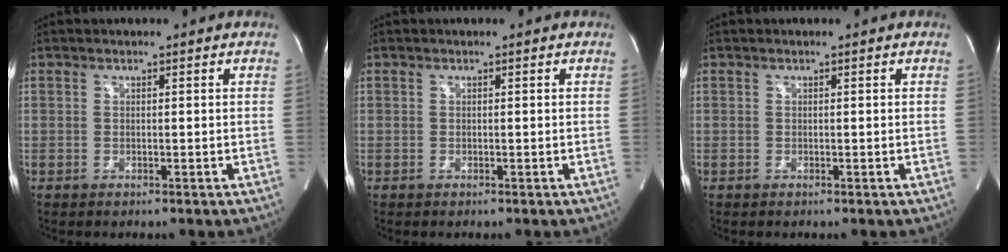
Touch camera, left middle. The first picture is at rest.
{"total": 0.0}
{"total": 0.0}